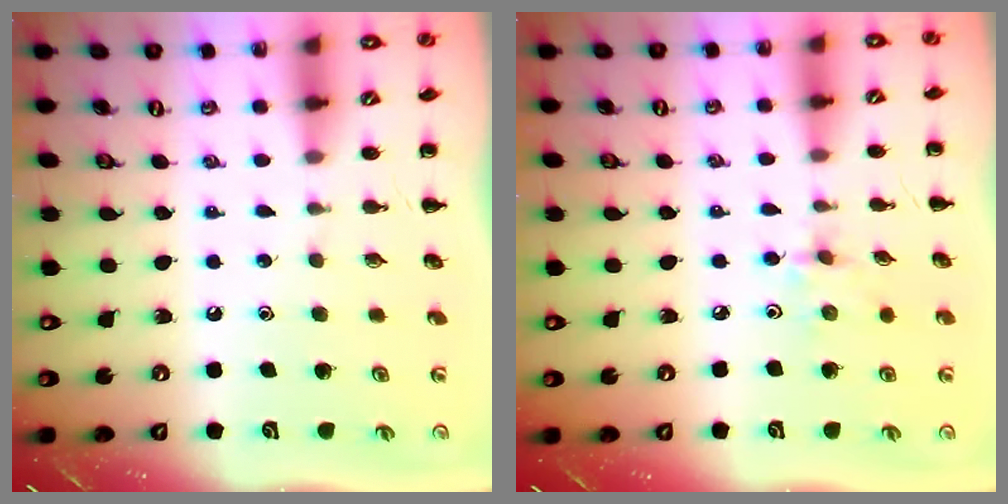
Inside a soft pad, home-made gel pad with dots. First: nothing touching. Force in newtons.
{"total": 2.9, "press": 2.7, "slide": 0.9}